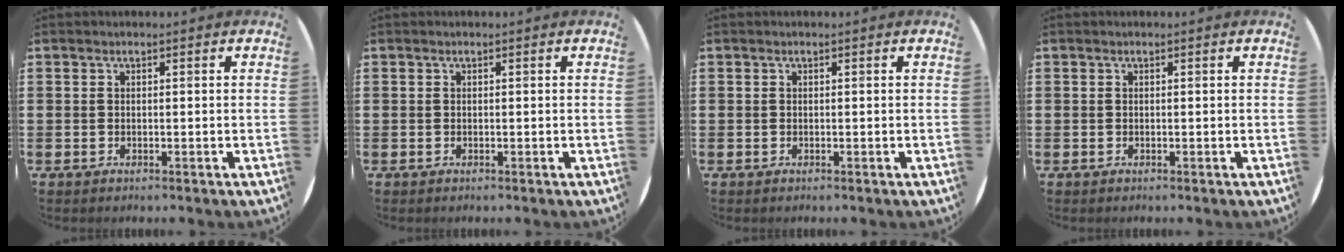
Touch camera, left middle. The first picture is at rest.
{"total": 0.0}
{"total": 0.0}
{"total": 0.0}